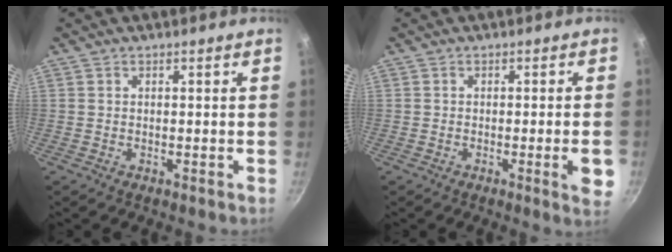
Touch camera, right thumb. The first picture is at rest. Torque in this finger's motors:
{"motor_torque": [0.99, 2.56, 1.27, -0.27, 0.11]}